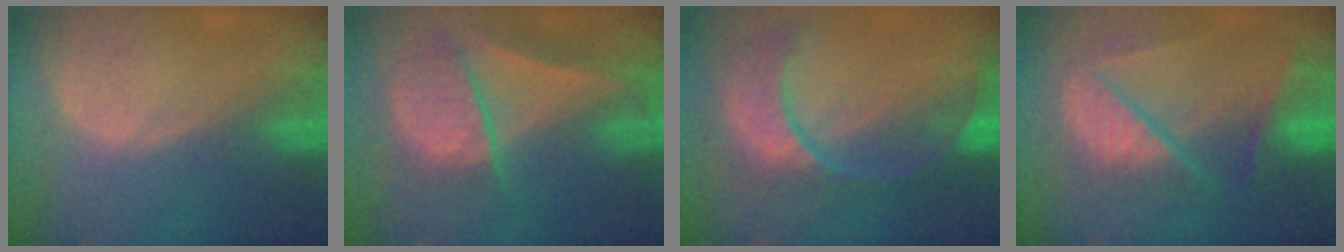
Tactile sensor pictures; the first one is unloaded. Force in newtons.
{"total": 9.2, "press": 8.0, "slide": 4.4}
{"total": 12.0, "press": 9.7, "slide": 7.0}
{"total": 10.3, "press": 8.6, "slide": 5.5}